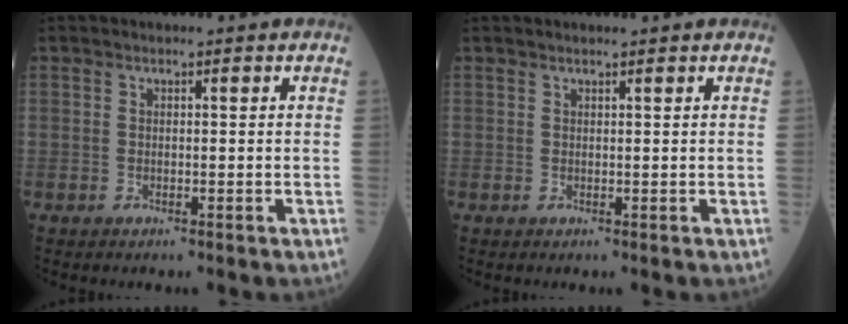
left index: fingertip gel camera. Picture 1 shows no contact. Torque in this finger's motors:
{"motor_torque": [0.33, 0.07, 0.05, 0.01]}